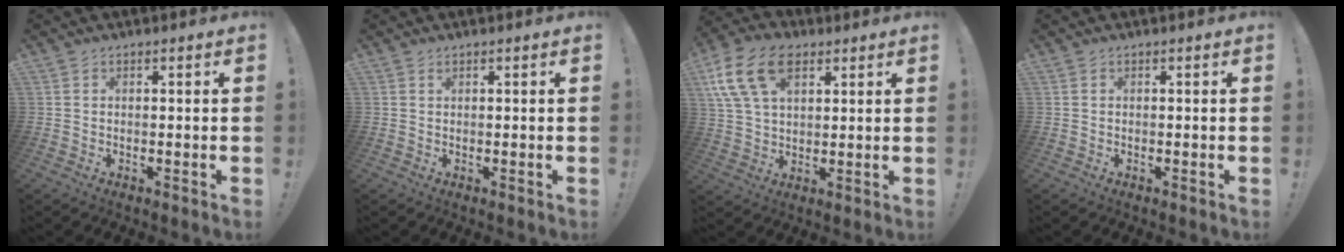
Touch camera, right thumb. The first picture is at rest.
{"total": 0.0}
{"total": 15.2, "force": [6.9, 9.5, 9.8], "torque": [-0.200, -0.012, 0.132]}
{"total": 0.0}